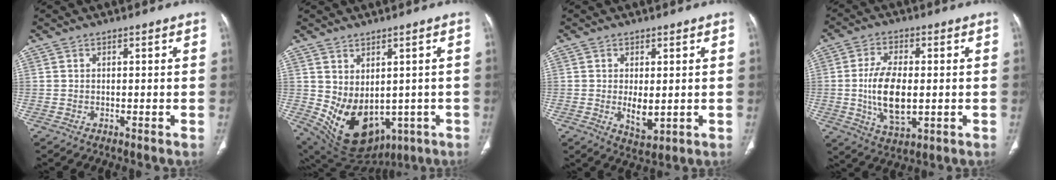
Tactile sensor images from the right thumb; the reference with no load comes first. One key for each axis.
{"total": 15.0, "fx": -2.3, "fy": 10.4, "fz": 10.5, "tx": -0.163, "ty": -0.009, "tz": 0.006}
{"total": 4.8, "fx": -0.3, "fy": 2.3, "fz": 4.2, "tx": -0.065, "ty": -0.014, "tz": 0.004}
{"total": 11.6, "fx": -0.8, "fy": 5.8, "fz": 10.0, "tx": -0.187, "ty": -0.006, "tz": -0.009}